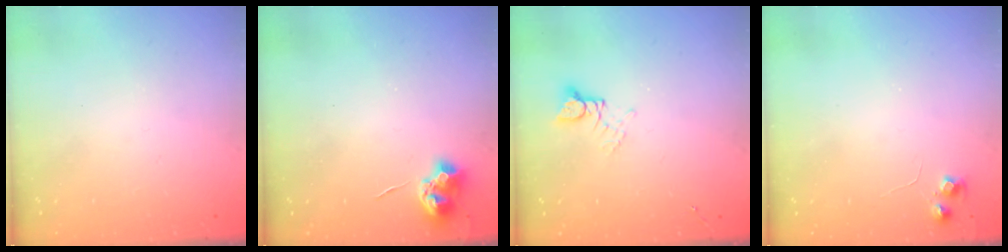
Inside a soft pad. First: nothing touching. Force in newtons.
{"total": 8.4, "press": 8.4, "slide": 0.5}
{"total": 2.4, "press": 2.4, "slide": 0.2}
{"total": 5.3, "press": 5.3, "slide": 0.7}